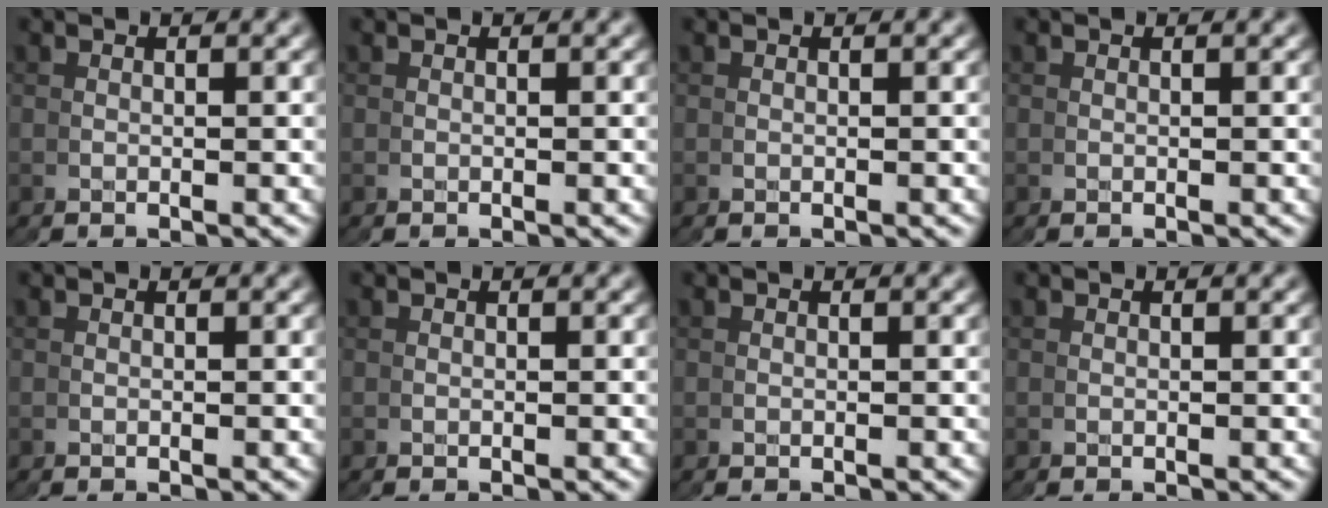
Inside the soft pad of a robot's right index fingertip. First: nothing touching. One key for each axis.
{"total": 0.0}
{"total": 0.0}
{"total": 0.0}
{"total": 0.0}
{"total": 0.0}
{"total": 0.0}
{"total": 0.0}